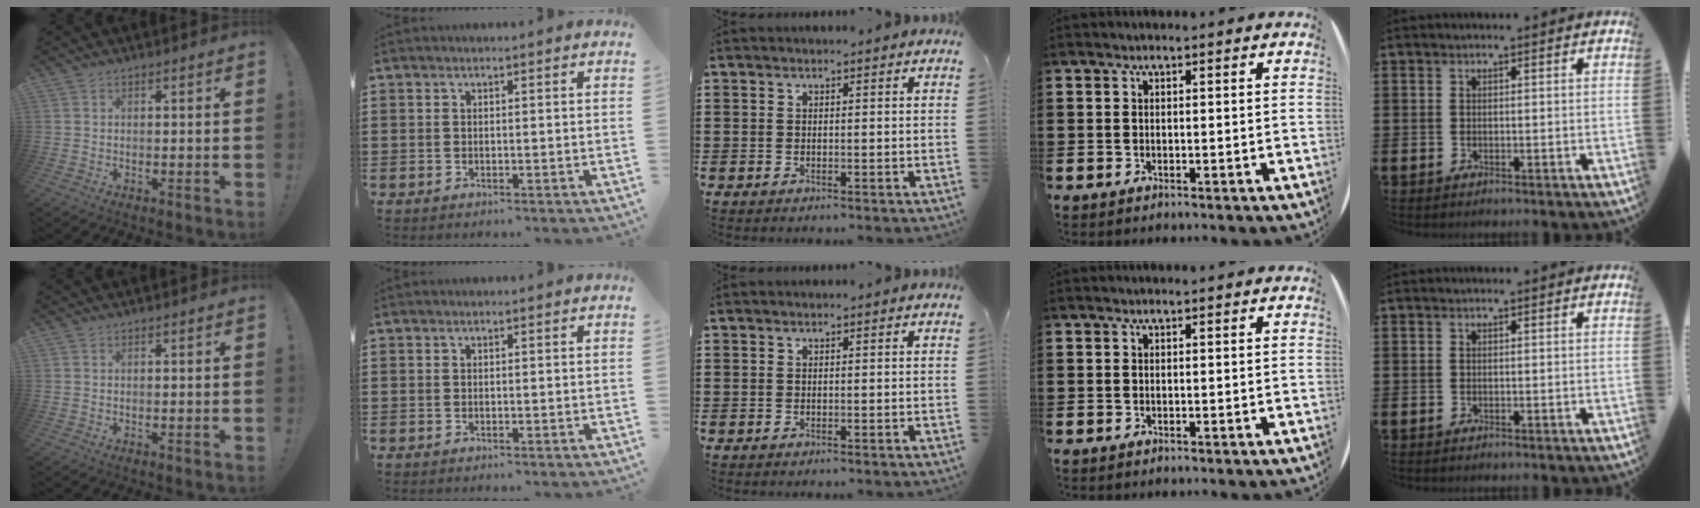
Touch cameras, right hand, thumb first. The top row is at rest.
{}